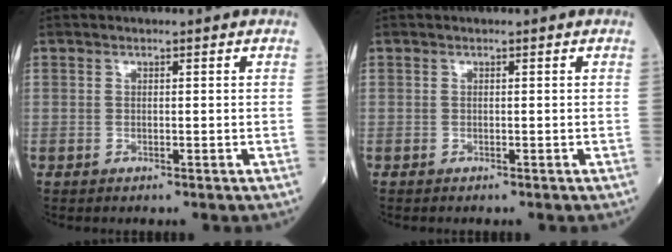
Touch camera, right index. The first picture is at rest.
{"total": 0.0}